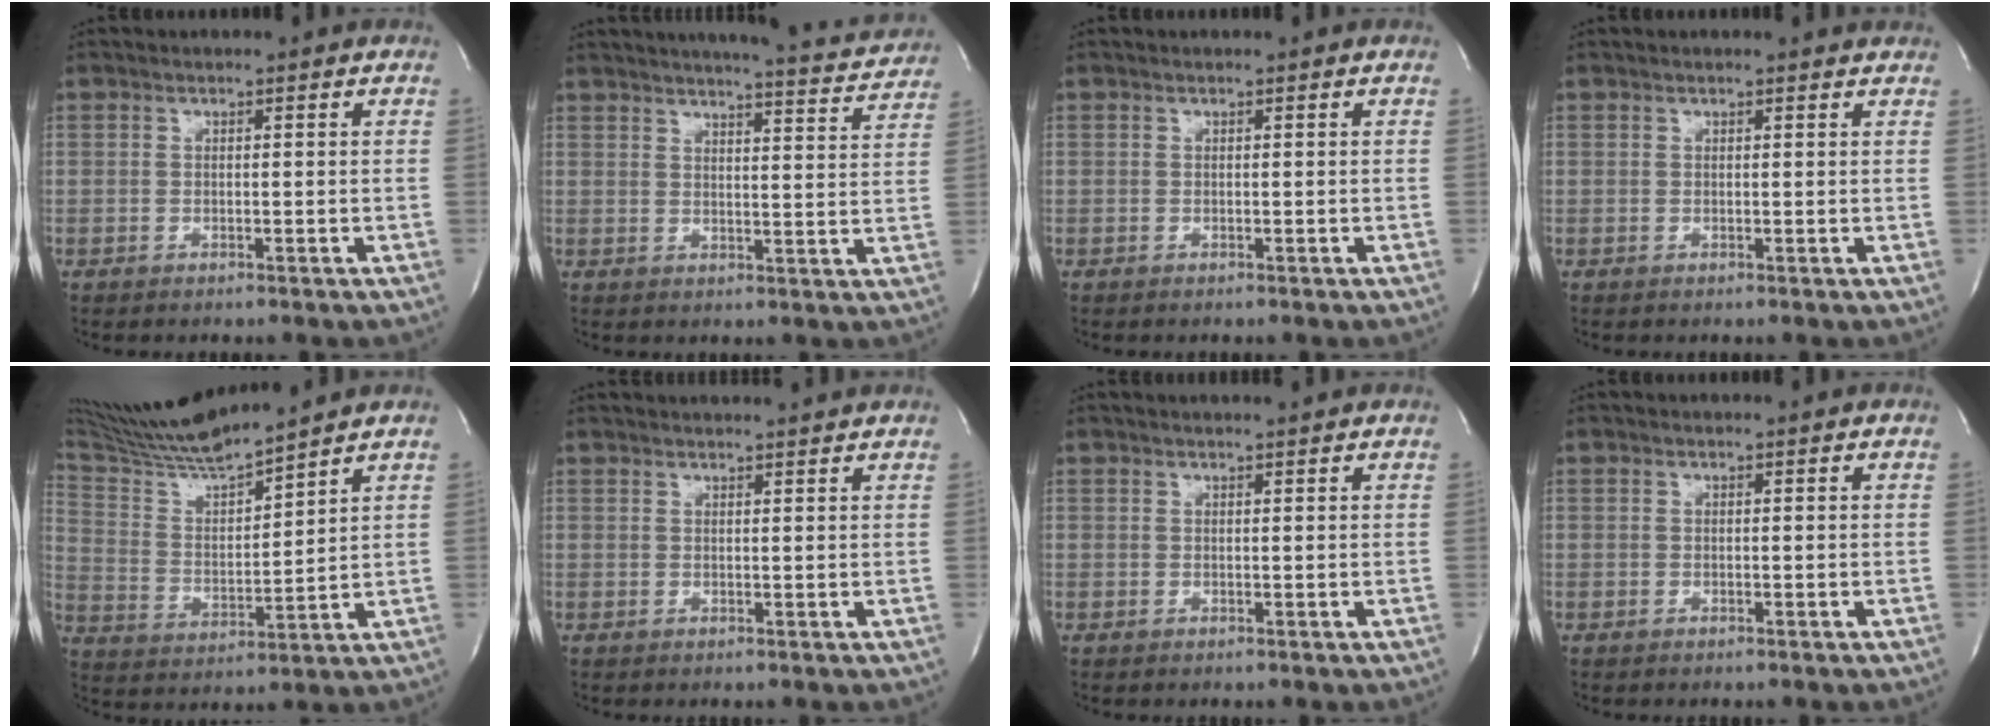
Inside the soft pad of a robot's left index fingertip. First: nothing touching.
{"total": 16.4, "force": [15.3, 1.7, 5.5], "torque": [-0.076, -0.023, 0.179]}
{"total": 0.0}
{"total": 2.6, "force": [2.5, 0.6, 0.7], "torque": [-0.011, 0.008, 0.015]}
{"total": 13.6, "force": [12.5, -0.6, 5.1], "torque": [-0.108, 0.002, 0.240]}
{"total": 6.6, "force": [6.3, -0.2, 1.7], "torque": [-0.019, 0.020, 0.065]}
{"total": 2.4, "force": [2.3, 0.1, 0.9], "torque": [-0.009, 0.012, 0.025]}
{"total": 0.0}